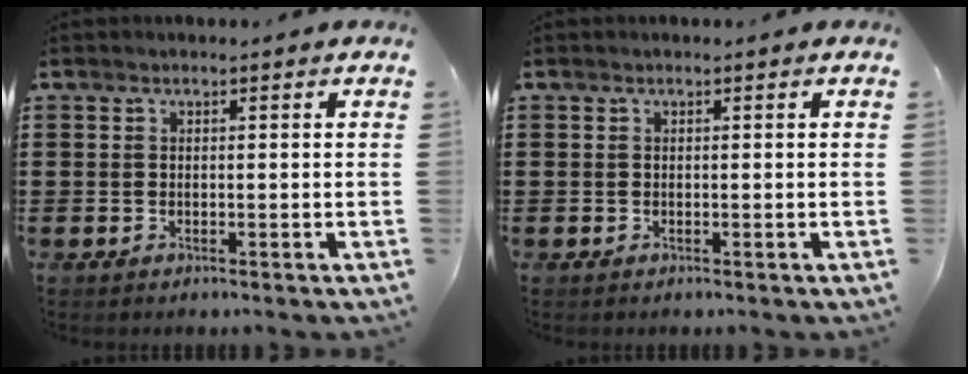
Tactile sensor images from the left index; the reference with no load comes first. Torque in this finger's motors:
{"motor_torque": [-0.04, 0.00, 0.01, 0.00]}